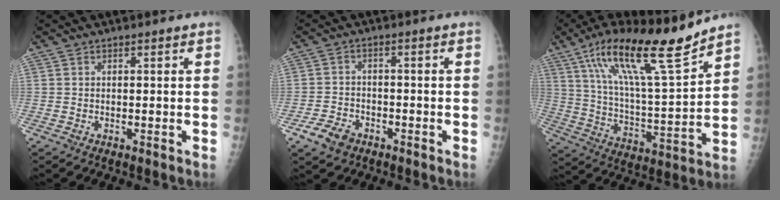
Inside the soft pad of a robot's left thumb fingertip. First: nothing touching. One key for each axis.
{"total": 5.1, "fx": -3.0, "fy": 3.5, "fz": 2.2, "tx": -0.038, "ty": 0.011, "tz": -0.051}
{"total": 19.9, "fx": 13.5, "fy": 3.0, "fz": 14.2, "tx": -0.224, "ty": -0.061, "tz": 0.238}